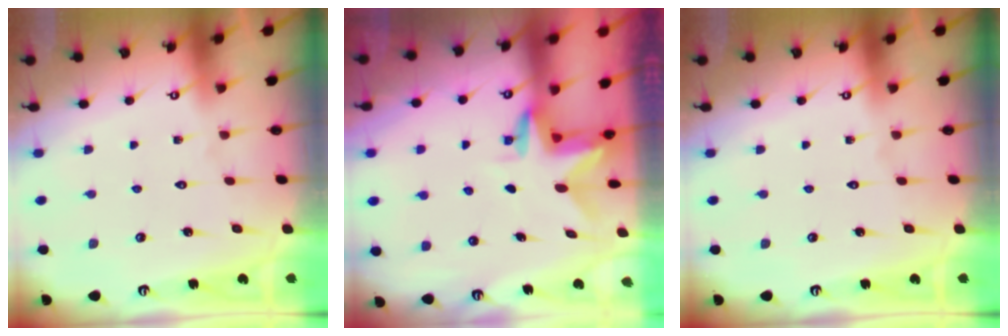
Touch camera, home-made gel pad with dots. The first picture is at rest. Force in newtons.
{"total": 2.9, "press": 2.9, "slide": 0.2}
{"total": 0.0}